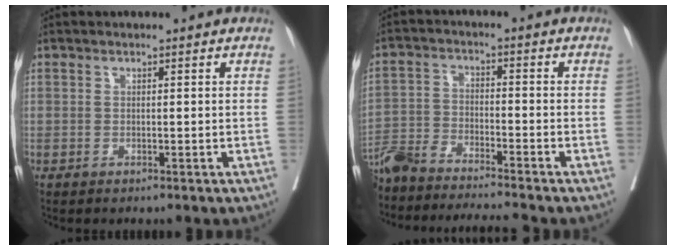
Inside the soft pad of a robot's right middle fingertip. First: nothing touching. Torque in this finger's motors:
{"motor_torque": [1.10, -1.04, 0.51, 0.21]}